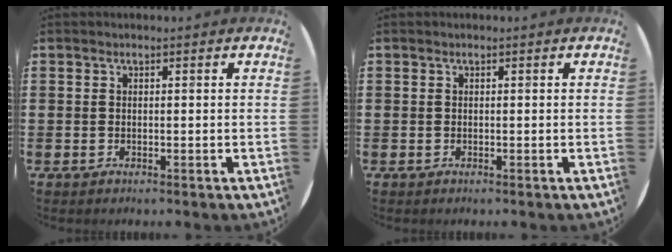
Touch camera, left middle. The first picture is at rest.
{"total": 0.0}